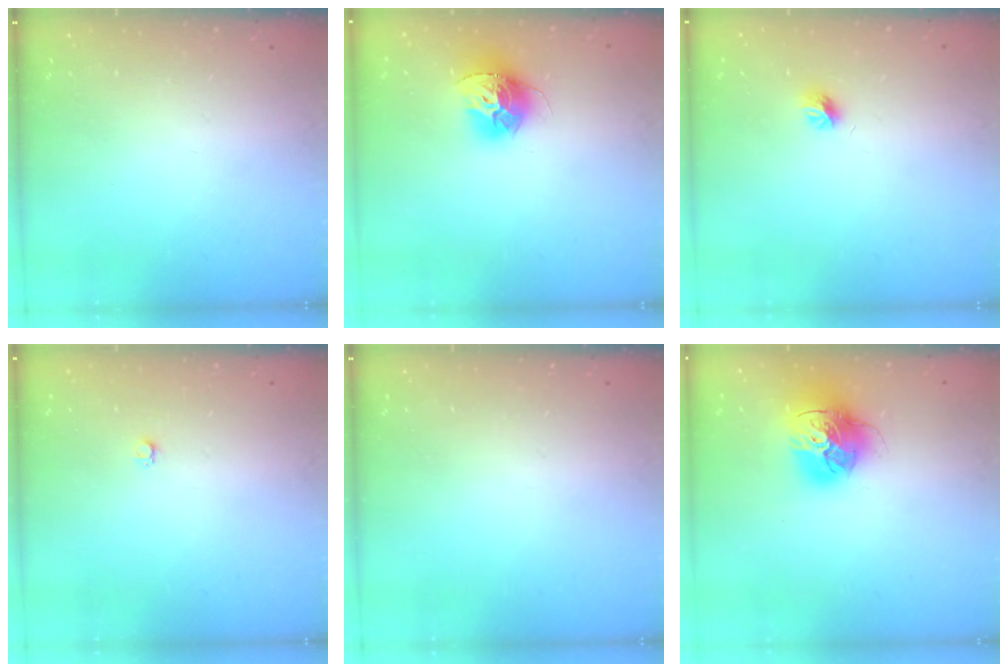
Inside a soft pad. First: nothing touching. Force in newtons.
{"total": 12.9, "press": 12.9, "slide": 1.2}
{"total": 6.1, "press": 6.1, "slide": 0.9}
{"total": 2.2, "press": 2.2, "slide": 0.3}
{"total": 0.0}
{"total": 16.9, "press": 16.9, "slide": 1.7}